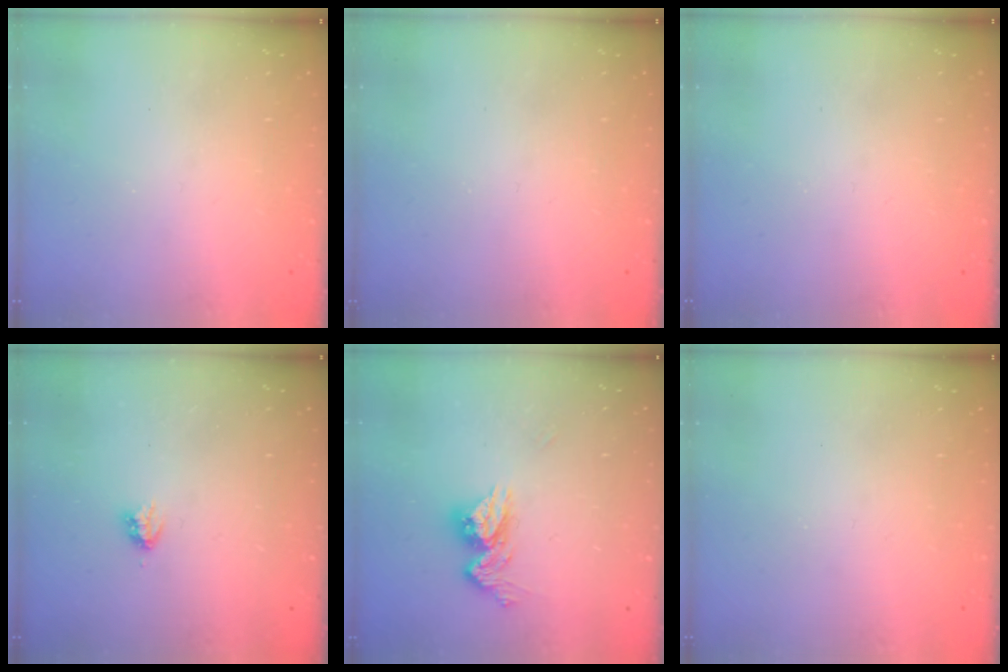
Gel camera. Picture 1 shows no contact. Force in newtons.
{"total": 0.0}
{"total": 0.0}
{"total": 2.9, "press": 2.9, "slide": 0.5}
{"total": 10.7, "press": 10.6, "slide": 1.0}
{"total": 0.0}